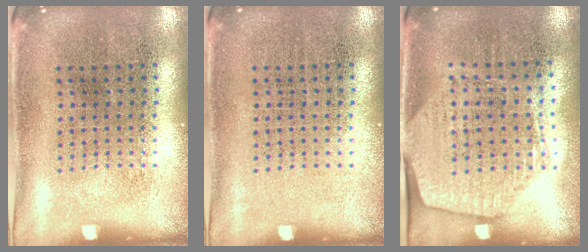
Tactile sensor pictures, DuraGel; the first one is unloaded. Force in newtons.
{"total": 0.0}
{"total": 1.8, "press": 1.6, "slide": 0.8}